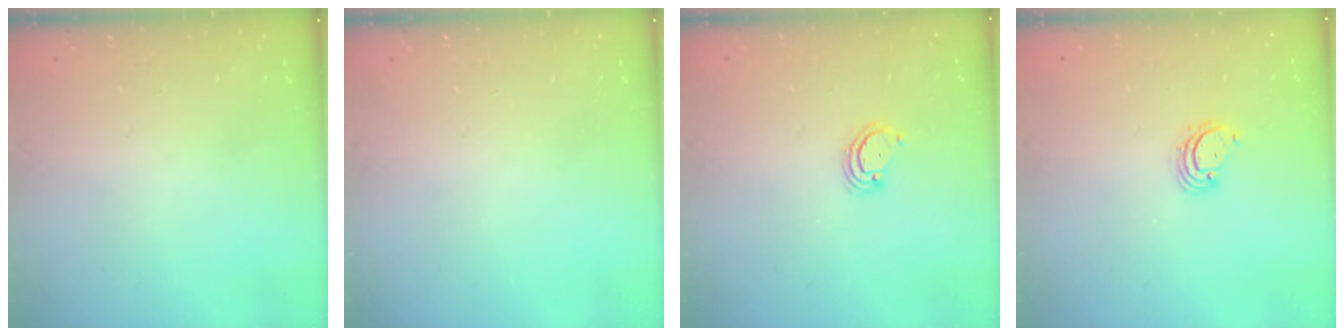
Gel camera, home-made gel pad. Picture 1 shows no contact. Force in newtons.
{"total": 0.0}
{"total": 2.9, "press": 2.9, "slide": 0.2}
{"total": 3.0, "press": 3.0, "slide": 0.2}